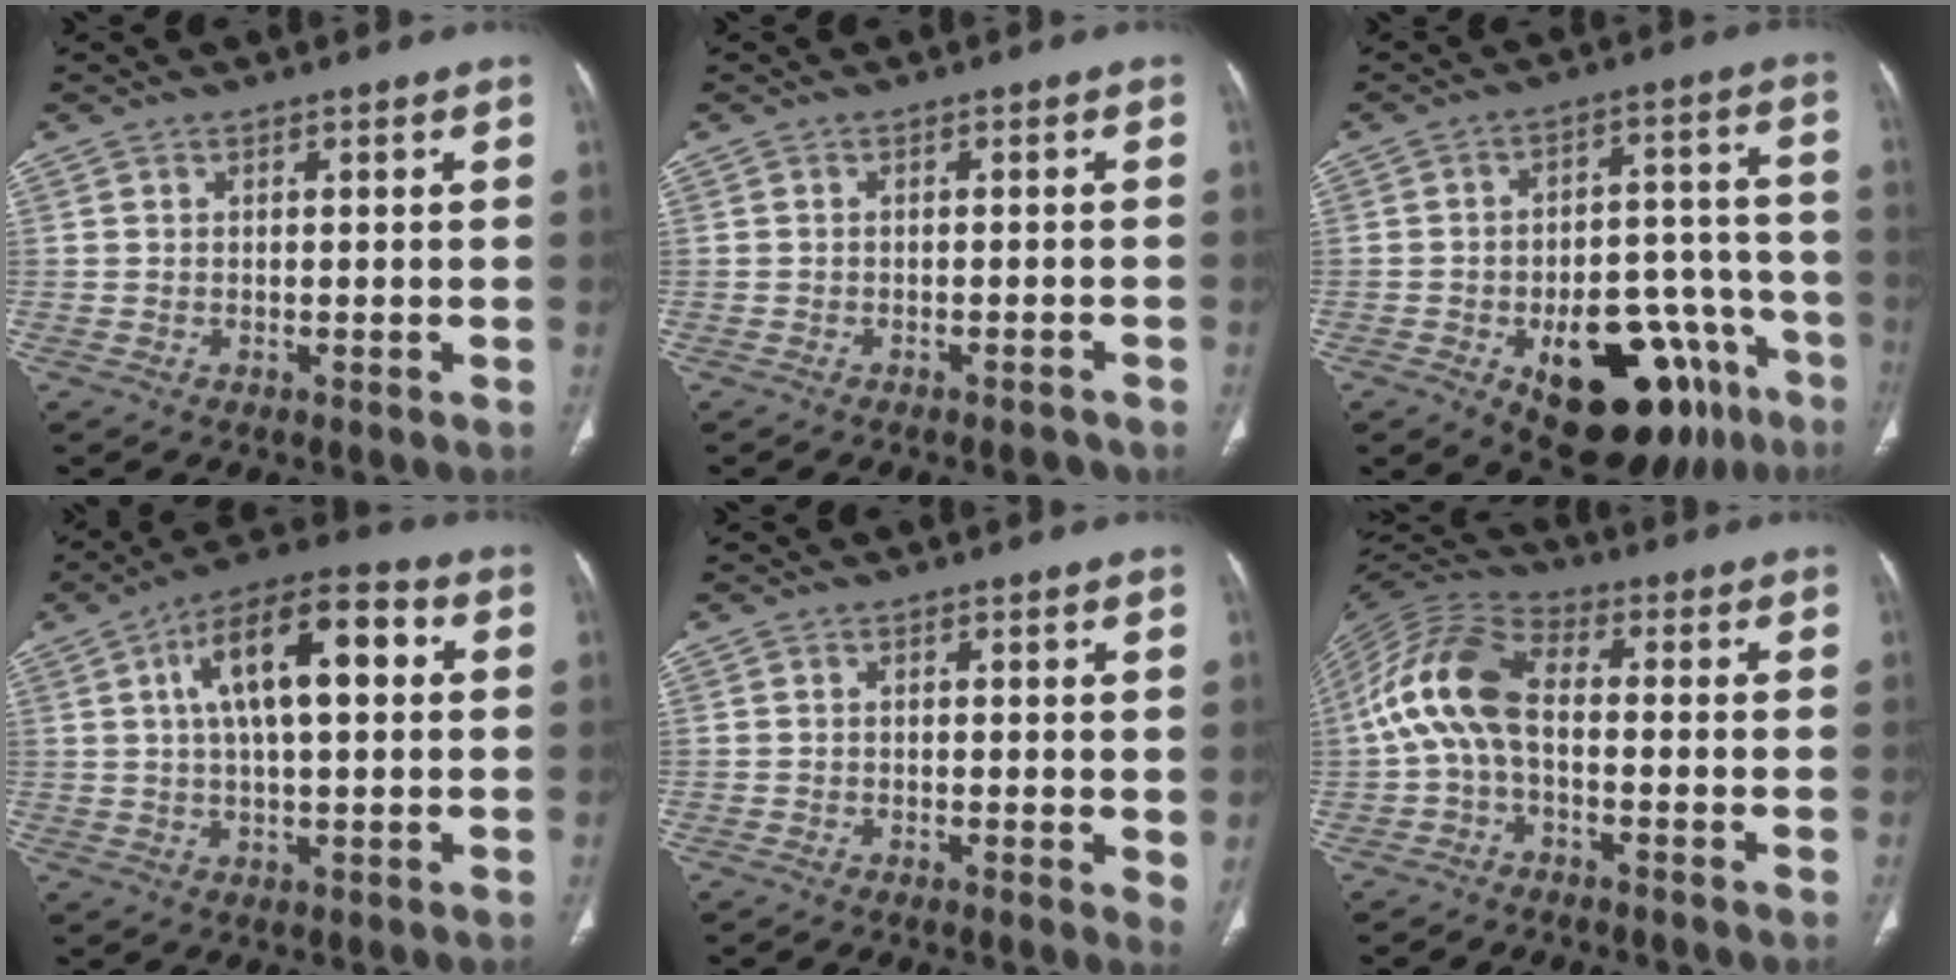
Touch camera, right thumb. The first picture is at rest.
{"total": 3.2, "force": [-2.8, 0.9, 1.3], "torque": [-0.020, 0.014, -0.032]}
{"total": 22.9, "force": [-11.4, 11.4, 16.3], "torque": [-0.146, 0.071, -0.145]}
{"total": 15.1, "force": [3.6, 5.9, 13.4], "torque": [-0.215, 0.019, 0.053]}
{"total": 2.7, "force": [0.3, 0.9, 2.5], "torque": [-0.033, -0.009, 0.000]}
{"total": 11.7, "force": [-0.9, 6.2, 9.8], "torque": [-0.203, 0.033, -0.029]}